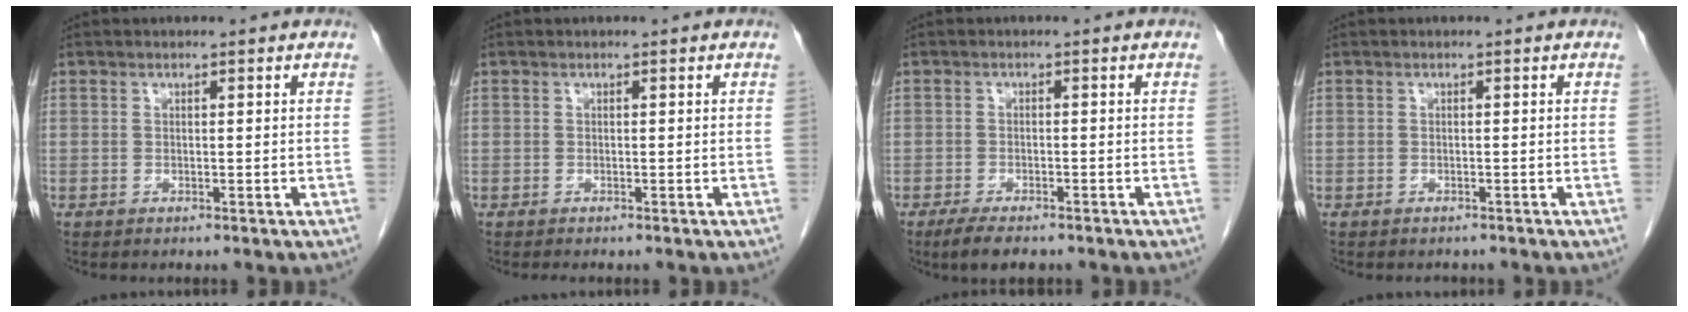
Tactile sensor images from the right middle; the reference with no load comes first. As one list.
[{"total": 0.5, "force": [-0.5, 0.0, 0.2], "torque": [-0.009, -0.004, -0.008]}, {"total": 4.5, "force": [-3.4, 1.2, 2.6], "torque": [-0.052, -0.010, -0.052]}, {"total": 1.6, "force": [-1.5, 0.5, 0.2], "torque": [-0.011, -0.004, -0.019]}]